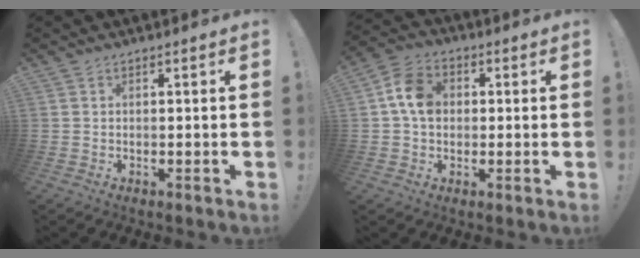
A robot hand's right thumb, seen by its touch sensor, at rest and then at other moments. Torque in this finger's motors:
{"motor_torque": [0.70, 1.35, 0.62, -0.52, 0.02]}